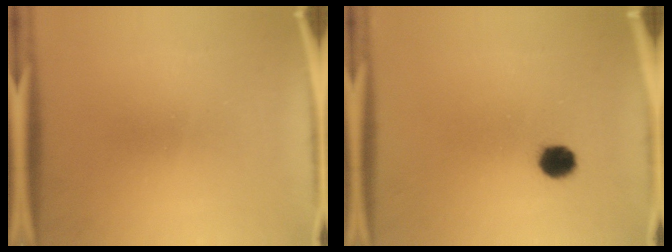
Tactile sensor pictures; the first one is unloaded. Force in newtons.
{"total": 4.0}